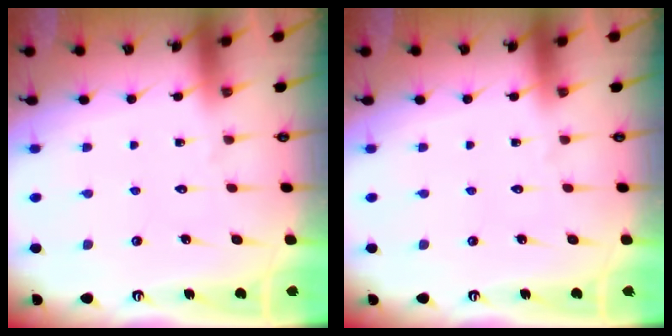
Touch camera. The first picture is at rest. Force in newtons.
{"total": 0.0}